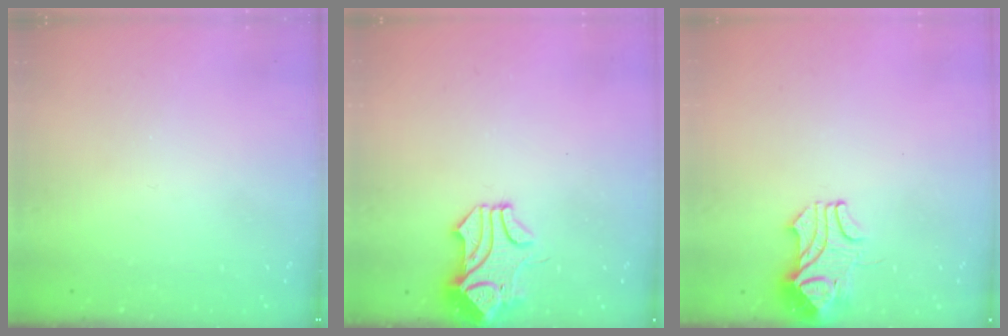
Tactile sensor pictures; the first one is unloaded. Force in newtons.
{"total": 0.9, "press": 0.2, "slide": 0.9}
{"total": 2.0, "press": 1.9, "slide": 0.8}